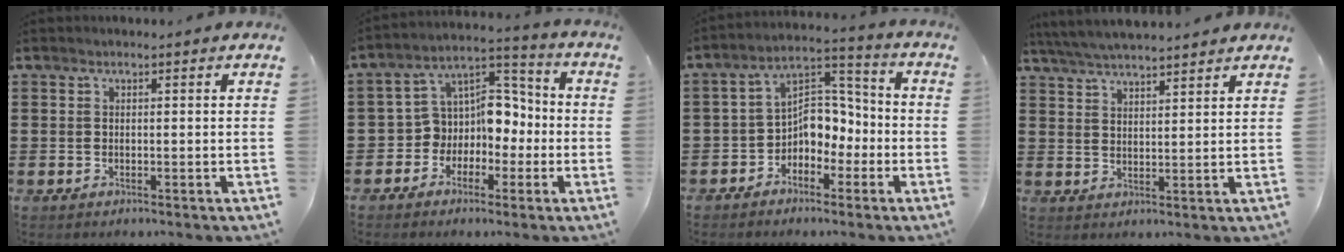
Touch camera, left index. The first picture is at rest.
{"total": 7.0, "force": [-1.3, 6.6, 1.8], "torque": [-0.066, -0.006, -0.029]}
{"total": 5.8, "force": [-2.1, 4.7, 2.6], "torque": [-0.059, 0.005, -0.046]}
{"total": 4.7, "force": [4.5, -0.1, 1.3], "torque": [-0.039, -0.016, 0.082]}